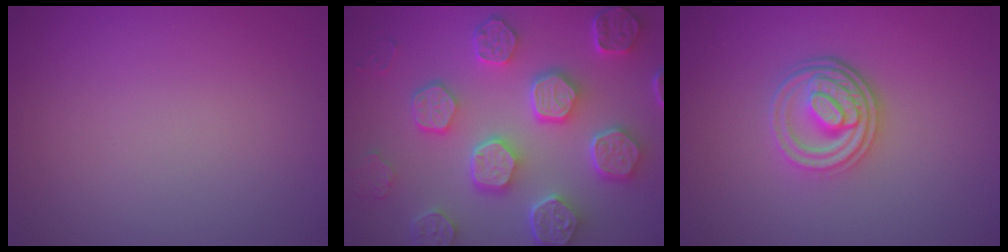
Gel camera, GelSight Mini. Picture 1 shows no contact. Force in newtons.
{"total": 8.4, "press": 6.5, "slide": 5.4}
{"total": 4.2, "press": 3.2, "slide": 2.7}